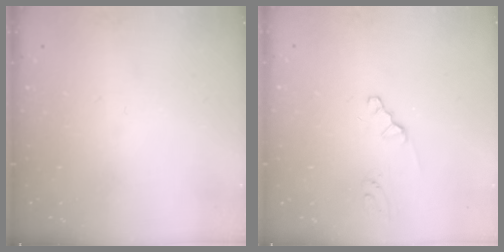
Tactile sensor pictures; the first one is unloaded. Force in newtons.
{"total": 0.9, "press": 0.8, "slide": 0.2}